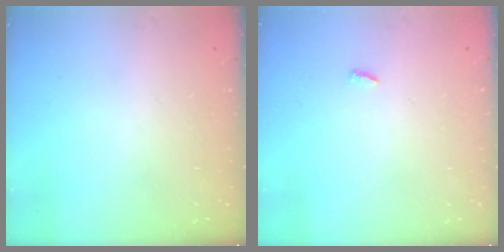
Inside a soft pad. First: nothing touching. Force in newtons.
{"total": 2.7, "press": 2.7, "slide": 0.2}